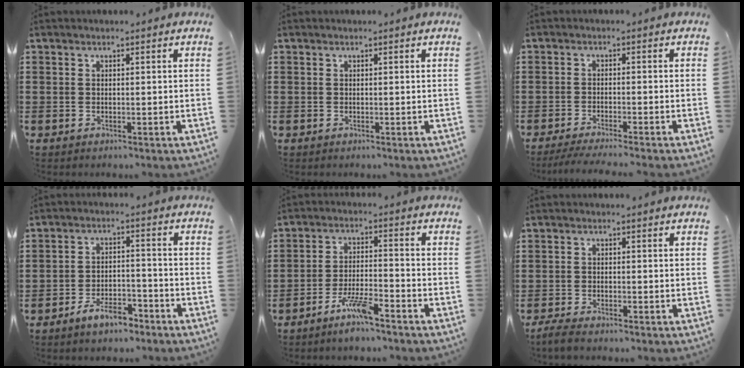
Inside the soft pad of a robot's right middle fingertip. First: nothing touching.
{"total": 0.0}
{"total": 2.9, "force": [-2.7, -0.1, 1.2], "torque": [-0.018, -0.001, -0.053]}
{"total": 5.6, "force": [-4.8, 1.8, 2.3], "torque": [-0.048, 0.010, -0.094]}
{"total": 5.7, "force": [-4.3, 0.7, 3.7], "torque": [-0.082, -0.004, -0.082]}
{"total": 2.4, "force": [-2.2, 0.4, 0.8], "torque": [-0.022, 0.003, -0.048]}